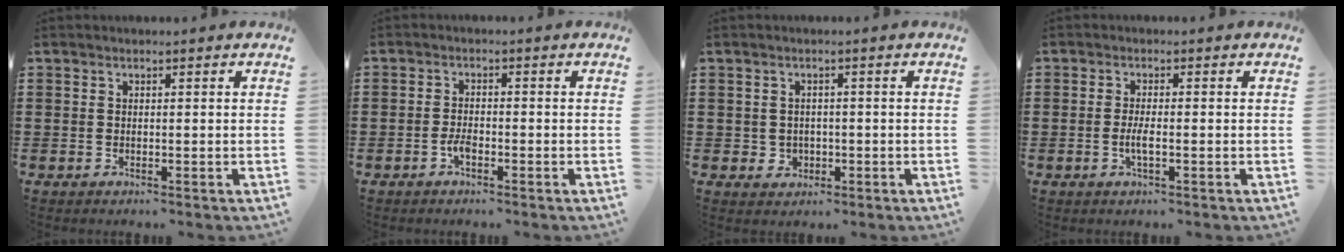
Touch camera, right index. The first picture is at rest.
{"total": 2.1, "force": [-1.2, 0.6, 1.6], "torque": [-0.041, -0.005, -0.023]}
{"total": 1.6, "force": [-0.1, 1.5, 0.5], "torque": [-0.016, 0.006, -0.006]}
{"total": 2.6, "force": [-0.7, 0.3, 2.5], "torque": [-0.057, -0.008, -0.018]}